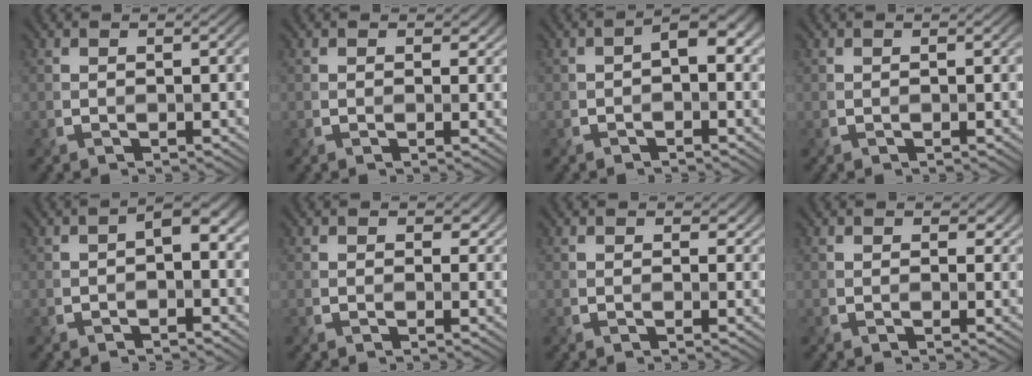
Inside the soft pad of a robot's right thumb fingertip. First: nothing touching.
{"total": 1.6, "force": [0.7, 1.2, 0.9], "torque": [-0.013, -0.002, 0.010]}
{"total": 3.2, "force": [-0.2, 1.8, 2.7], "torque": [-0.040, 0.005, -0.006]}
{"total": 0.0}
{"total": 2.8, "force": [-0.3, 1.5, 2.4], "torque": [-0.036, 0.005, -0.008]}
{"total": 2.6, "force": [1.0, 1.9, 1.5], "torque": [-0.022, -0.004, 0.014]}
{"total": 2.1, "force": [1.0, 1.5, 1.2], "torque": [-0.018, -0.002, 0.015]}
{"total": 2.4, "force": [1.1, 1.7, 1.4], "torque": [-0.021, -0.003, 0.016]}